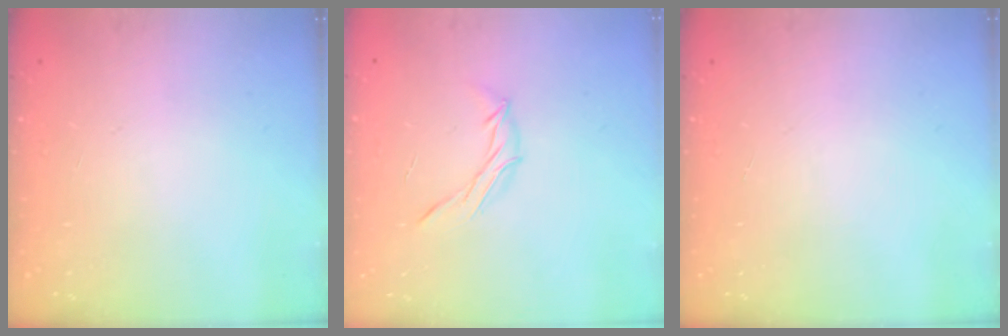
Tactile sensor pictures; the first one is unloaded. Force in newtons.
{"total": 6.6, "press": 6.5, "slide": 1.0}
{"total": 0.0}